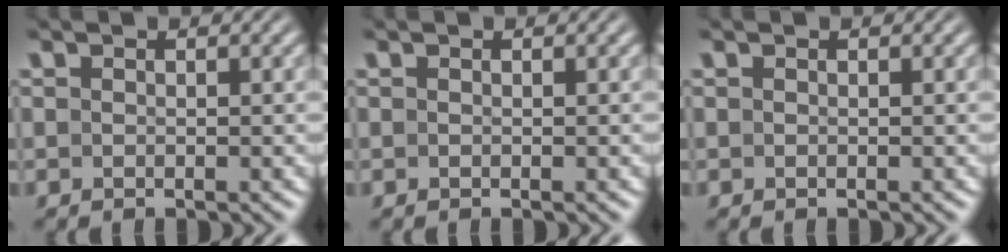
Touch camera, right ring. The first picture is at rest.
{"total": 0.0}
{"total": 0.0}